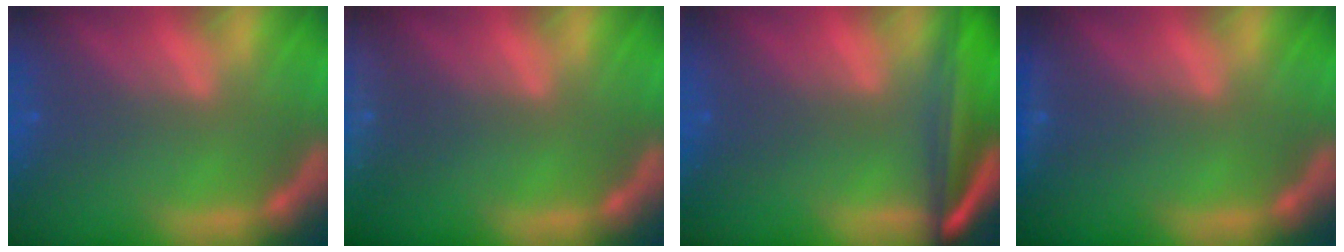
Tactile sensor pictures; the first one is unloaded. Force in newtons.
{"total": 9.0}
{"total": 8.5}
{"total": 0.9}